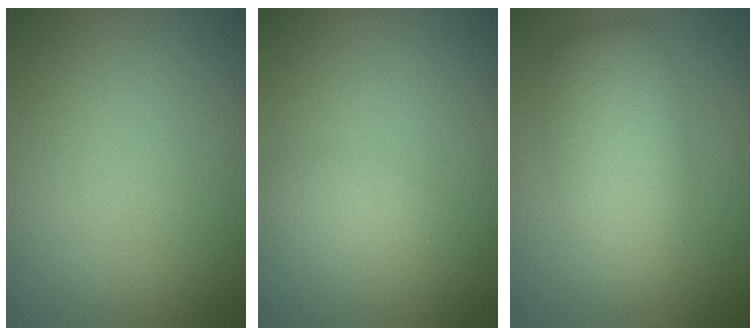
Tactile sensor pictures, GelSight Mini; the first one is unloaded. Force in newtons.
{"total": 1.2, "press": 1.2, "slide": 0.1}
{"total": 5.2, "press": 5.2, "slide": 0.2}